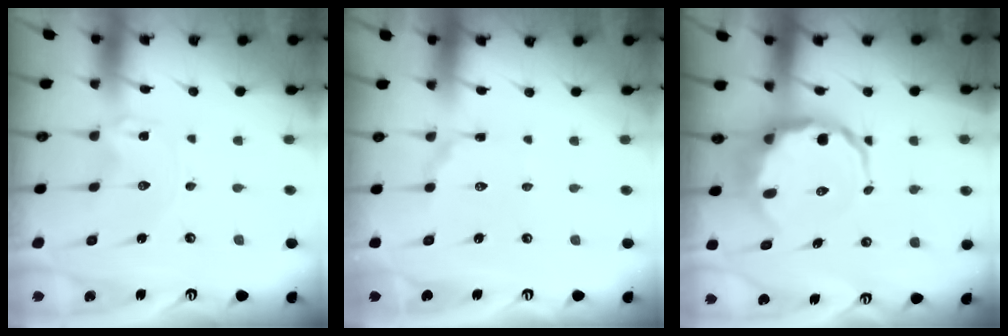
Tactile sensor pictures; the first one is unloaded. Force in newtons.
{"total": 3.2, "press": 3.2, "slide": 0.4}
{"total": 7.8, "press": 7.4, "slide": 2.5}